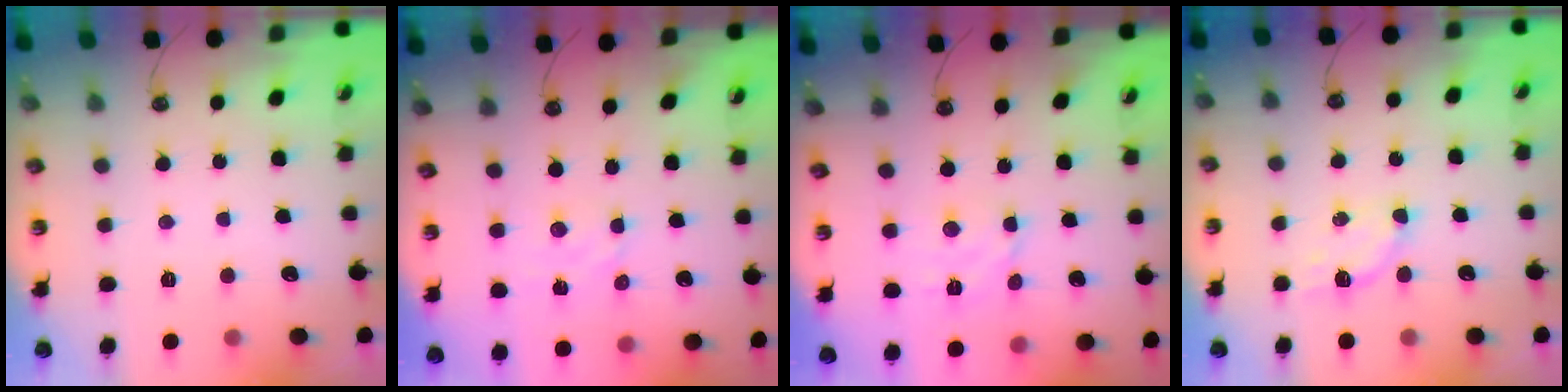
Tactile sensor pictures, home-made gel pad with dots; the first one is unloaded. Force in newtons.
{"total": 2.5, "press": 2.5, "slide": 0.4}
{"total": 4.7, "press": 4.7, "slide": 0.2}
{"total": 3.8, "press": 3.8, "slide": 0.5}